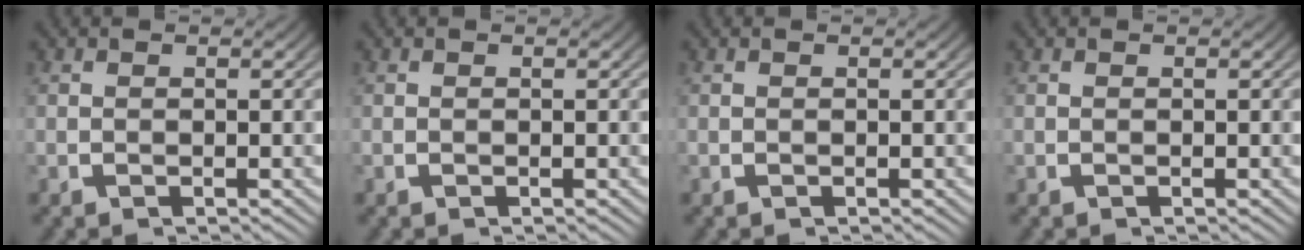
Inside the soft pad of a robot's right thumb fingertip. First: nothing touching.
{"total": 0.0}
{"total": 0.0}
{"total": 0.0}